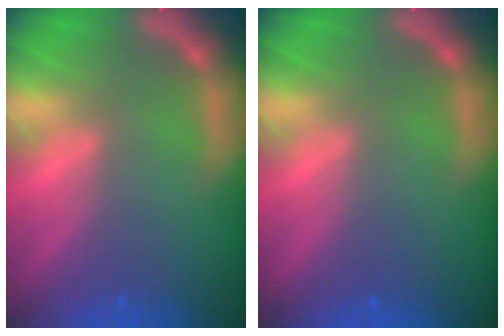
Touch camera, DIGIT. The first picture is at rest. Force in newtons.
{"total": 0.0}